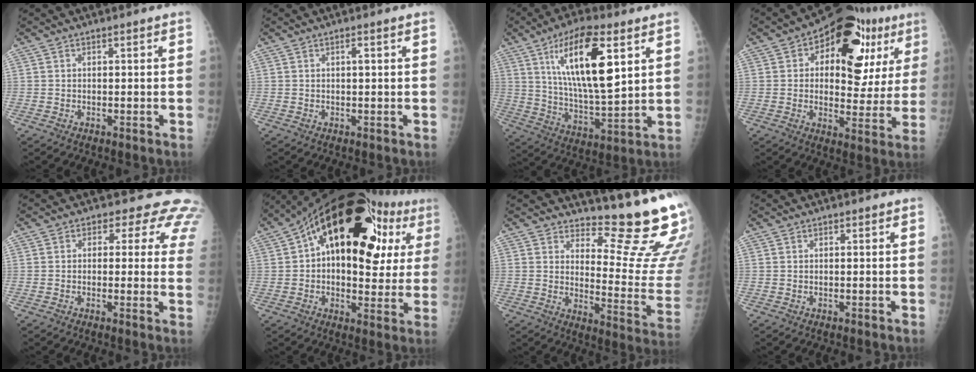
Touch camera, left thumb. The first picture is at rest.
{"total": 1.0, "force": [0.3, 0.0, 1.0], "torque": [-0.022, 0.000, 0.005]}
{"total": 18.8, "force": [7.5, 5.9, 16.2], "torque": [-0.271, -0.035, 0.134]}
{"total": 21.0, "force": [7.9, 11.4, 15.7], "torque": [-0.153, -0.002, 0.102]}
{"total": 9.2, "force": [6.2, 5.3, 4.3], "torque": [0.002, -0.016, 0.043]}
{"total": 26.4, "force": [8.8, 13.5, 21.0], "torque": [-0.280, 0.037, 0.126]}
{"total": 15.3, "force": [13.6, 1.5, 7.0], "torque": [-0.069, -0.176, 0.169]}
{"total": 0.0}